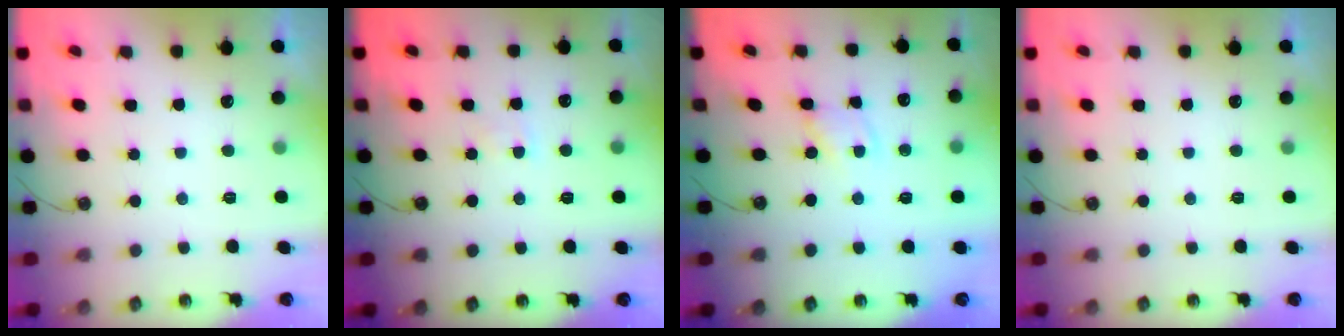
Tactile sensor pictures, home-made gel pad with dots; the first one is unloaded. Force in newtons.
{"total": 2.4, "press": 2.4, "slide": 0.4}
{"total": 1.9, "press": 1.9, "slide": 0.3}
{"total": 0.0}